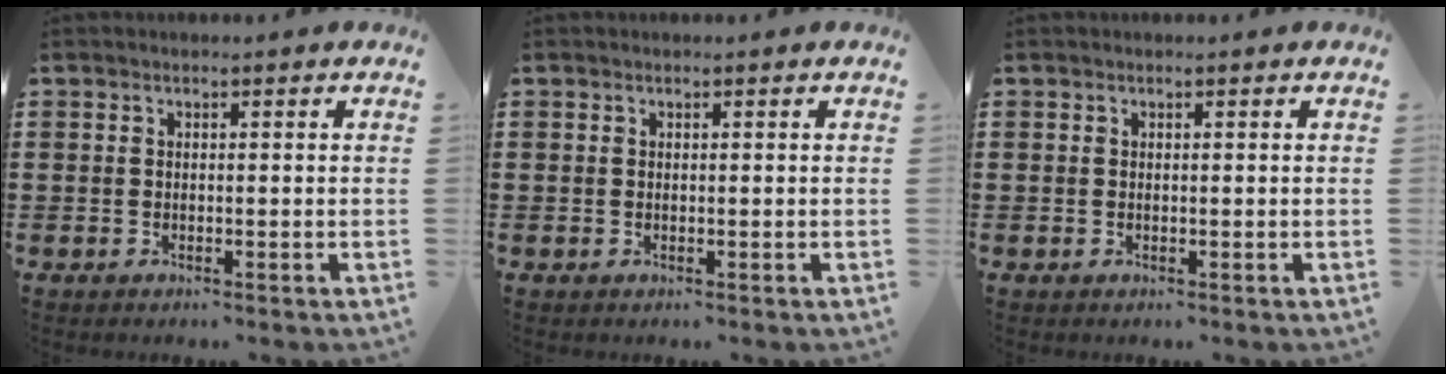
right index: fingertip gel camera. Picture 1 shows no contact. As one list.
[{"total": 0.0}, {"total": 0.0}]